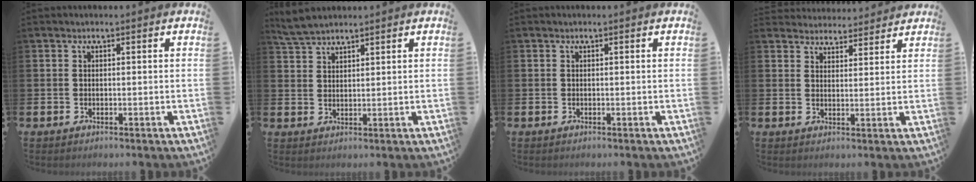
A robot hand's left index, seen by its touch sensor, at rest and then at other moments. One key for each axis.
{"total": 4.0, "fx": 3.8, "fy": 0.7, "fz": 1.0, "tx": -0.026, "ty": -0.009, "tz": 0.069}
{"total": 0.0}
{"total": 3.9, "fx": 3.8, "fy": 0.7, "fz": -0.5, "tx": -0.002, "ty": -0.024, "tz": 0.069}